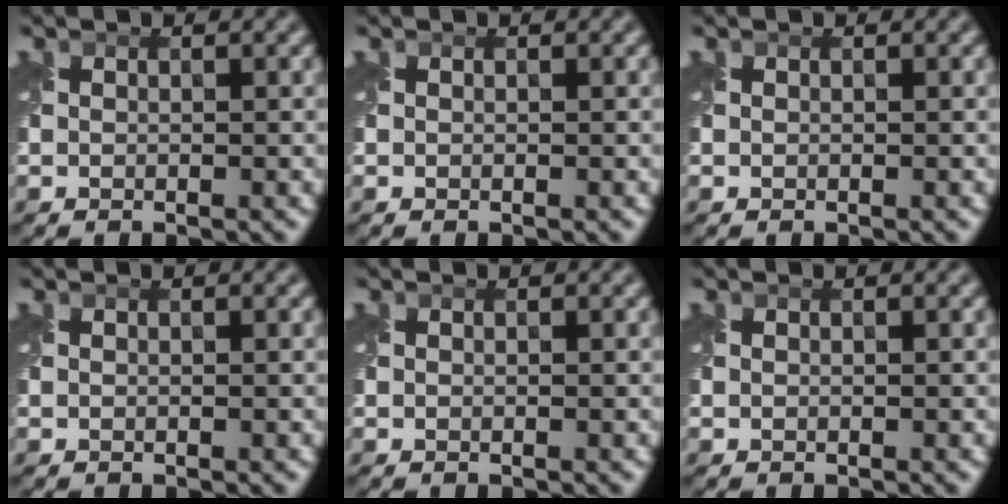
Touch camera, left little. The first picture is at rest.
{"total": 0.0}
{"total": 0.0}
{"total": 0.0}
{"total": 0.0}
{"total": 0.0}